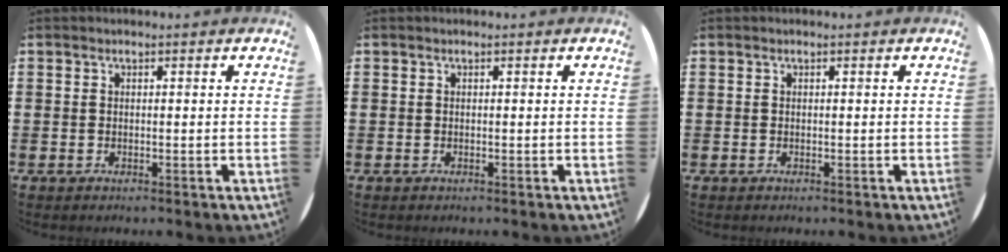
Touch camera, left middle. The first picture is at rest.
{"total": 0.0}
{"total": 0.0}